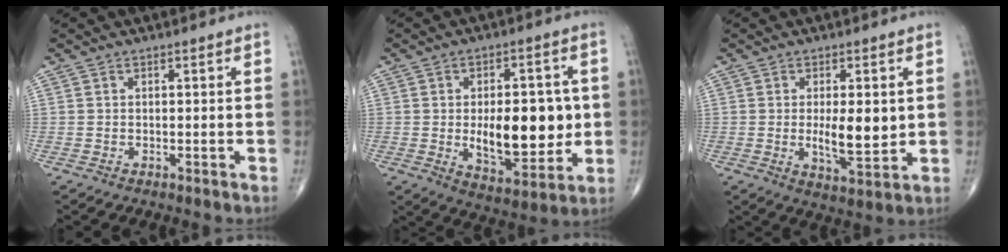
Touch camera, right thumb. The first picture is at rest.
{"total": 16.1, "force": [-0.4, 8.1, 13.9], "torque": [-0.166, -0.010, 0.006]}
{"total": 8.2, "force": [0.4, 3.1, 7.6], "torque": [-0.113, -0.017, 0.013]}